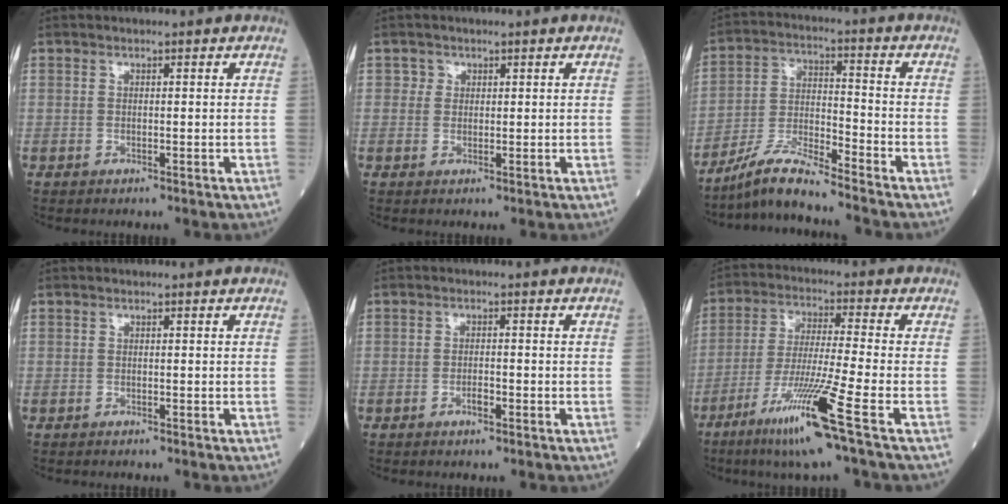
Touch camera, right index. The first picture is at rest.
{"total": 1.1, "force": [0.4, 1.0, 0.0], "torque": [0.012, 0.000, 0.002]}
{"total": 8.0, "force": [-7.1, -0.4, 3.5], "torque": [-0.075, -0.011, -0.138]}
{"total": 0.0}
{"total": 1.7, "force": [-0.9, 0.5, 1.3], "torque": [-0.024, 0.001, -0.015]}
{"total": 12.9, "force": [-6.7, -1.8, 10.9], "torque": [-0.211, -0.038, -0.127]}